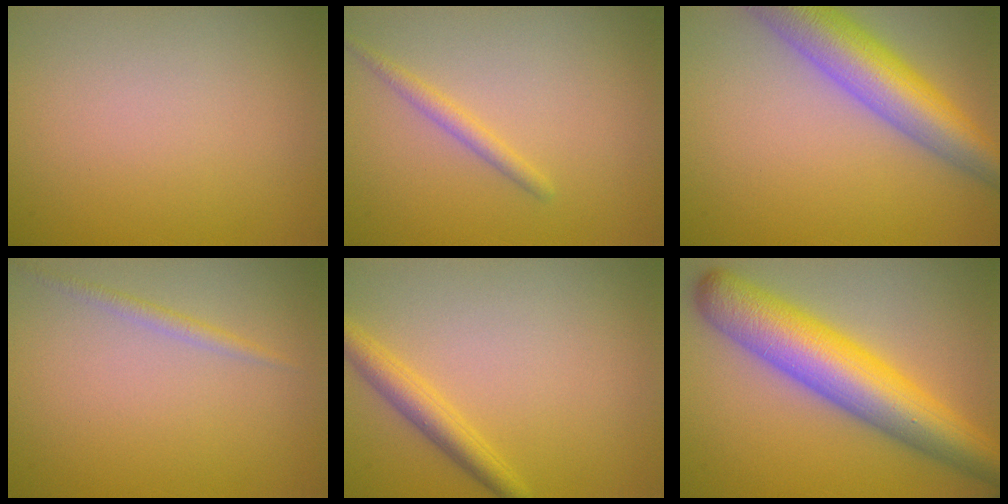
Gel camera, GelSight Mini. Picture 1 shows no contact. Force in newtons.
{"total": 1.5, "press": 1.5, "slide": 0.0}
{"total": 8.1, "press": 8.1, "slide": 0.3}
{"total": 1.1, "press": 1.1, "slide": 0.0}
{"total": 2.7, "press": 2.7, "slide": 0.0}
{"total": 9.5, "press": 9.5, "slide": 0.2}